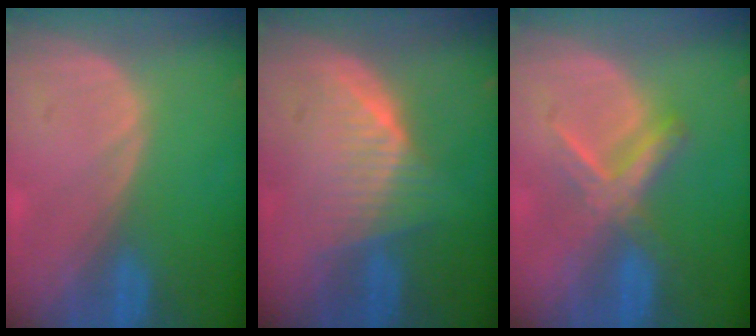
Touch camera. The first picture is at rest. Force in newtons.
{"total": 6.4, "press": 6.2, "slide": 1.8}
{"total": 5.5, "press": 5.4, "slide": 1.0}